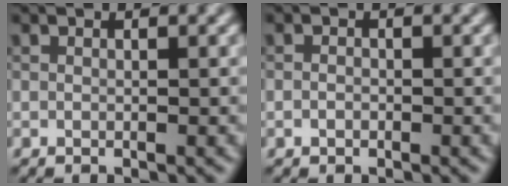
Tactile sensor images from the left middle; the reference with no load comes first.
{"total": 0.7, "force": [-0.3, 0.6, 0.4], "torque": [-0.006, -0.001, -0.008]}